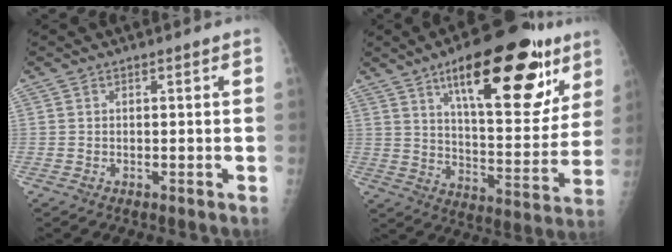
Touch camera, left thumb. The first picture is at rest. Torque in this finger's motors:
{"motor_torque": [2.26, 2.02, 1.54, -1.24, 0.48]}